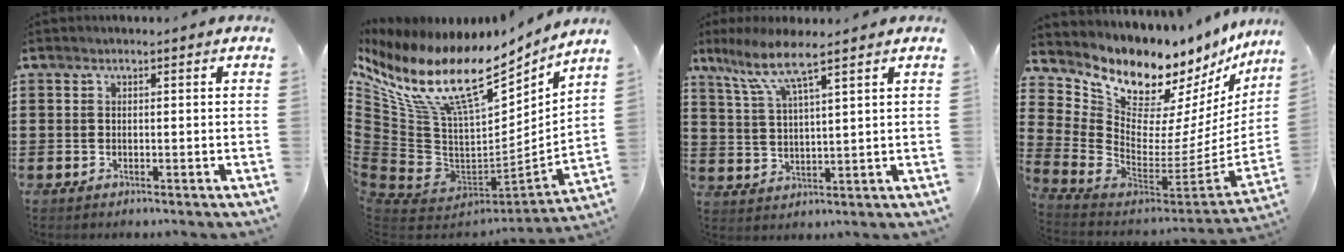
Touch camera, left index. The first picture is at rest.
{"total": 17.8, "force": [11.6, 6.8, 11.7], "torque": [-0.276, -0.081, 0.199]}
{"total": 7.3, "force": [5.2, 0.4, 5.1], "torque": [-0.116, -0.014, 0.090]}
{"total": 8.5, "force": [7.7, 3.1, 2.0], "torque": [-0.067, -0.098, 0.129]}